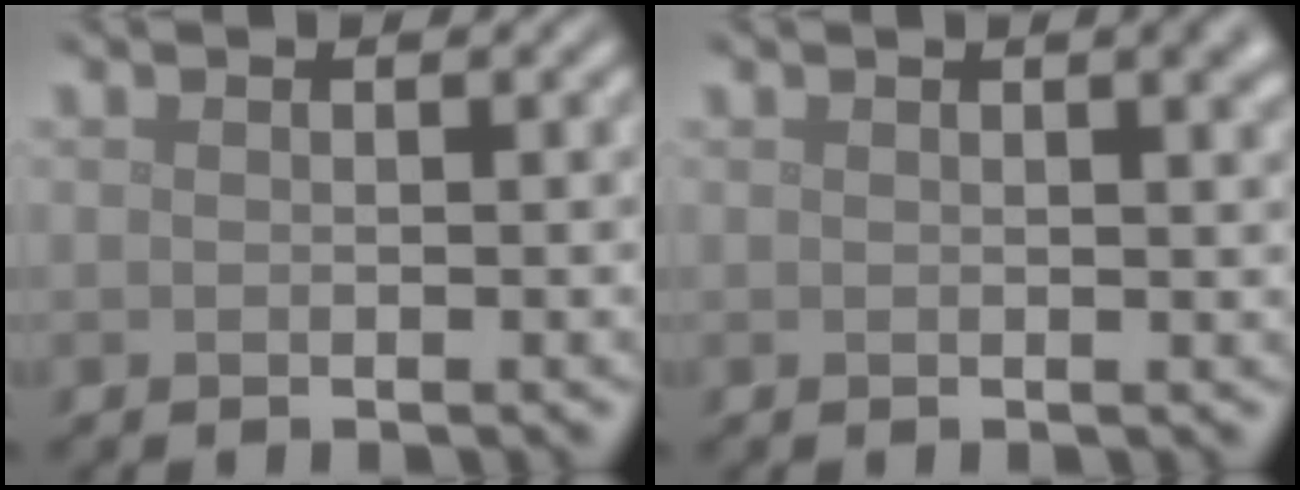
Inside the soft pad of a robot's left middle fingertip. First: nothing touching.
{"total": 3.1, "force": [1.4, 1.2, 2.5], "torque": [-0.014, 0.009, 0.015]}